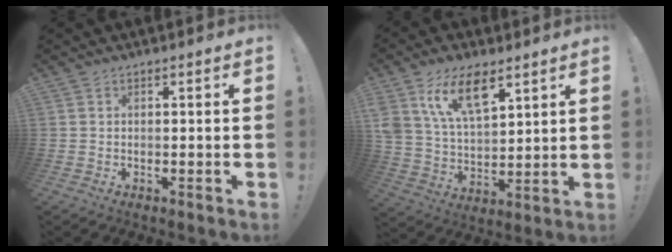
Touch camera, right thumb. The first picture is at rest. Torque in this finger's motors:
{"motor_torque": [1.43, 3.00, 0.19, 0.22, 0.14]}